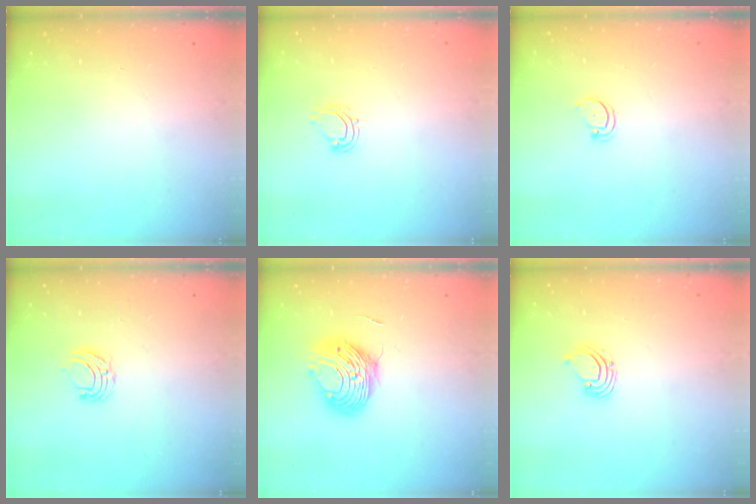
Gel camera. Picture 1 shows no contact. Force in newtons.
{"total": 6.0, "press": 5.9, "slide": 1.0}
{"total": 3.5, "press": 3.4, "slide": 0.3}
{"total": 5.6, "press": 5.6, "slide": 0.6}
{"total": 9.9, "press": 9.9, "slide": 0.7}
{"total": 2.3, "press": 2.3, "slide": 0.2}